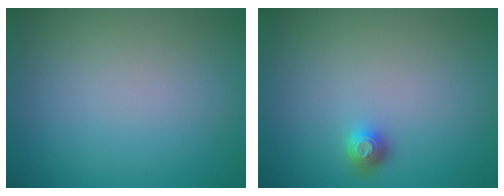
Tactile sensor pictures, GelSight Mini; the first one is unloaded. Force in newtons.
{"total": 1.2, "press": 1.1, "slide": 0.4}